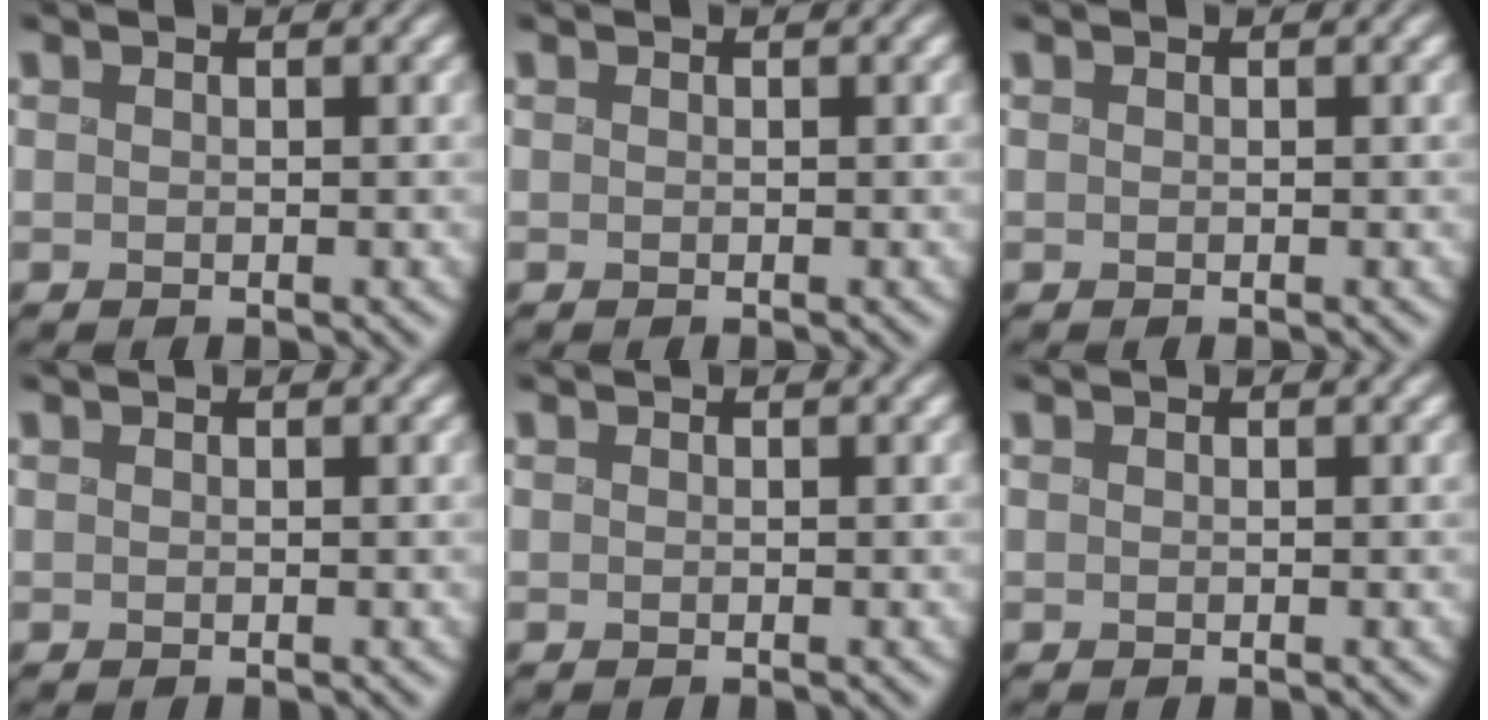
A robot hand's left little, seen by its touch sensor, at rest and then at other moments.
{"total": 0.0}
{"total": 0.0}
{"total": 0.0}
{"total": 0.0}
{"total": 0.0}